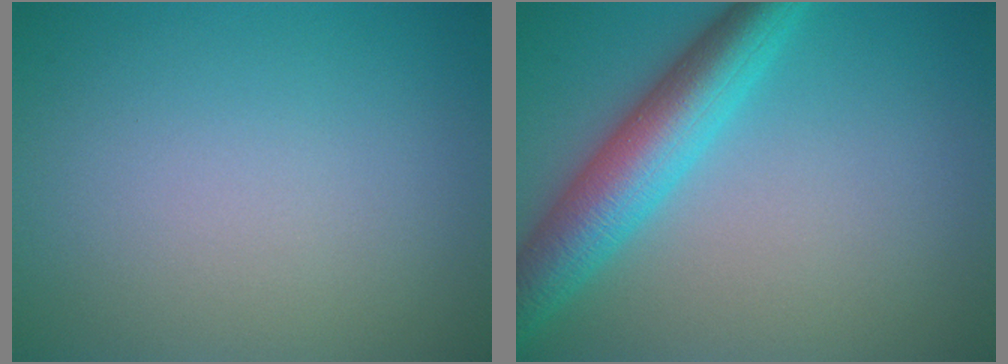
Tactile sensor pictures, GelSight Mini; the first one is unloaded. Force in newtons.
{"total": 6.5, "press": 6.5, "slide": 0.2}